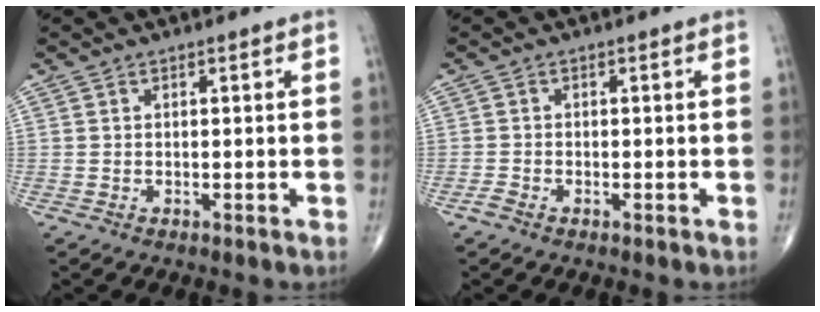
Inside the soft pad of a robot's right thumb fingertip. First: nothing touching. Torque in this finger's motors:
{"motor_torque": [1.80, 1.66, -0.05, -0.17, -0.01]}